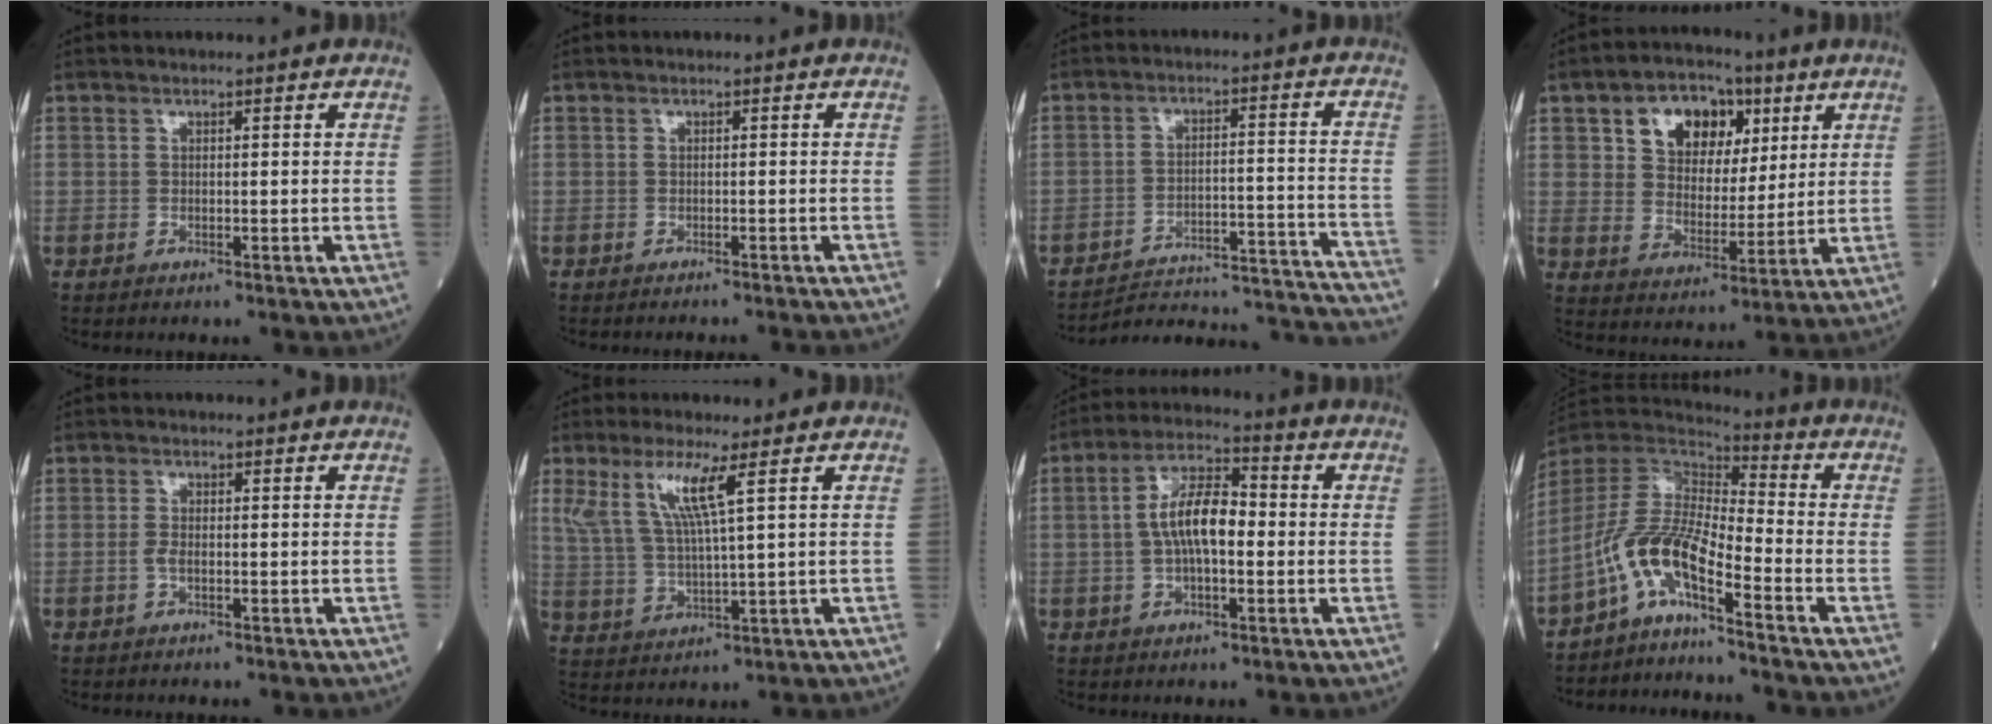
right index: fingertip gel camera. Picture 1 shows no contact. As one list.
[{"total": 4.0, "force": [-3.9, -0.4, 1.0], "torque": [-0.011, -0.013, -0.047]}, {"total": 22.7, "force": [-22.1, 0.8, 4.9], "torque": [-0.027, 0.007, -0.292]}, {"total": 11.0, "force": [5.1, 7.3, 6.4], "torque": [-0.107, 0.028, 0.088]}, {"total": 1.4, "force": [-0.4, 0.5, 1.2], "torque": [-0.026, 0.002, -0.007]}, {"total": 7.3, "force": [3.4, -0.1, 6.5], "torque": [-0.141, 0.002, 0.075]}, {"total": 8.6, "force": [-0.2, 3.1, 8.0], "torque": [-0.158, 0.019, -0.011]}, {"total": 9.0, "force": [-5.7, 1.6, 6.8], "torque": [-0.153, 0.016, -0.116]}]